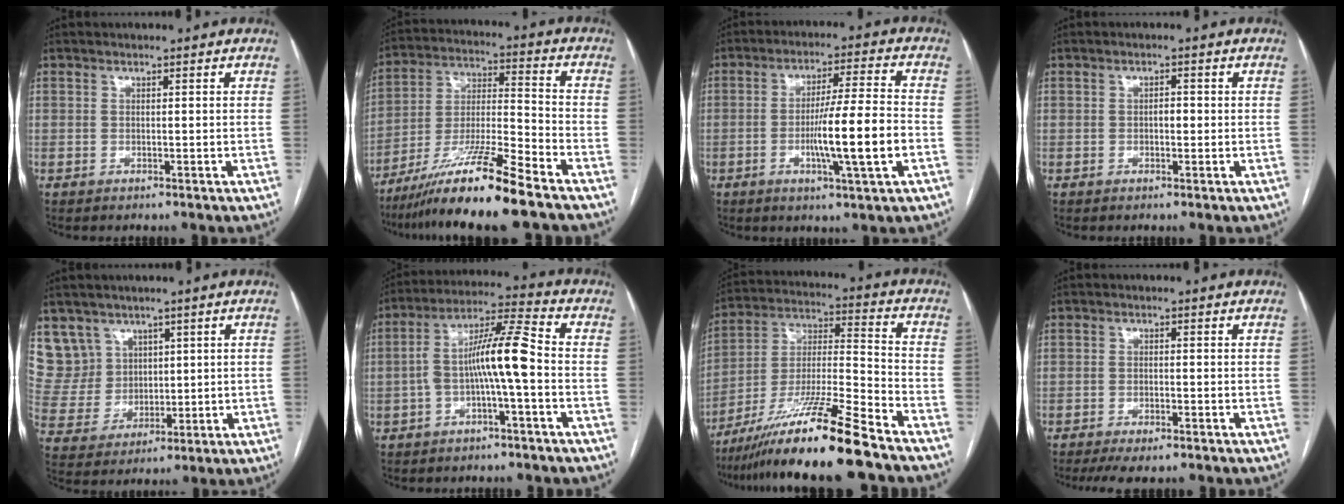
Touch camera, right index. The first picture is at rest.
{"total": 15.1, "force": [-11.3, -0.9, 10.0], "torque": [-0.186, -0.020, -0.203]}
{"total": 11.6, "force": [-2.8, -0.3, 11.2], "torque": [-0.190, -0.005, -0.051]}
{"total": 1.5, "force": [-0.2, 0.7, 1.3], "torque": [-0.018, 0.004, -0.003]}
{"total": 8.5, "force": [5.2, 6.7, 0.1], "torque": [-0.009, 0.020, 0.120]}
{"total": 9.8, "force": [-1.8, 0.7, 9.6], "torque": [-0.176, 0.033, -0.036]}
{"total": 18.7, "force": [-14.1, -0.9, 12.2], "torque": [-0.248, -0.025, -0.257]}
{"total": 5.8, "force": [-4.7, 1.1, 3.3], "torque": [-0.049, -0.007, -0.073]}